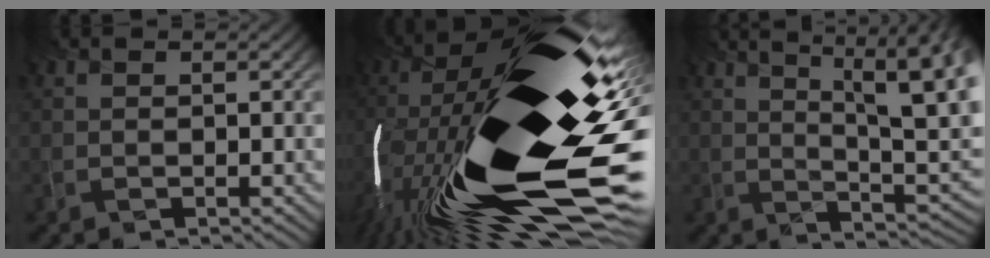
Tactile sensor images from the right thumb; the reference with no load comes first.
{"total": 22.7, "force": [-3.9, 7.3, 21.1], "torque": [-0.414, -0.032, -0.080]}
{"total": 17.1, "force": [6.3, 5.6, 14.8], "torque": [-0.209, 0.038, 0.112]}